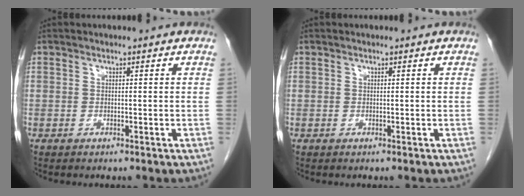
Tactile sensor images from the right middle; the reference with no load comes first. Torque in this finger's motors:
{"motor_torque": [0.36, -0.16, 0.03, -0.01]}